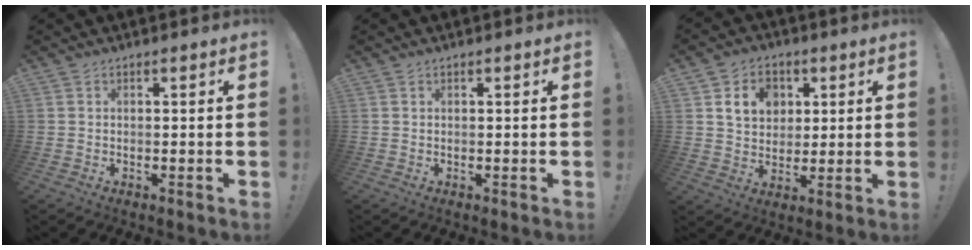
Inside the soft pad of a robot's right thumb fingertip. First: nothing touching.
{"total": 0.0}
{"total": 10.8, "force": [4.2, 8.7, 4.9], "torque": [-0.066, -0.009, 0.081]}